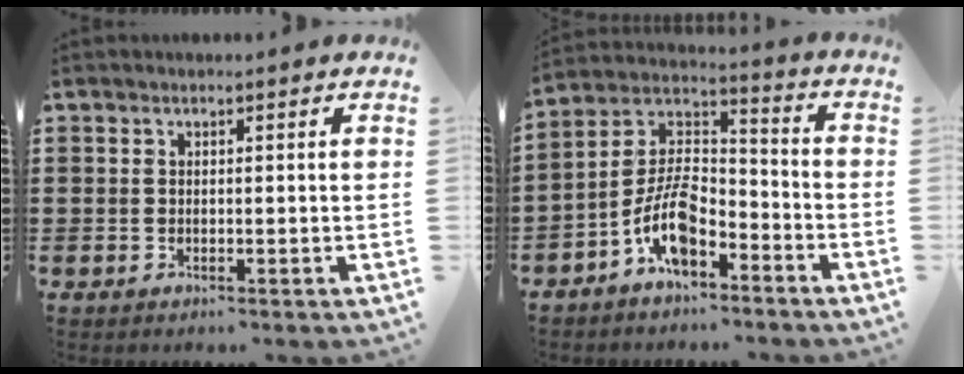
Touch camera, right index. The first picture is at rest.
{"total": 9.6, "force": [-5.7, 4.1, 6.5], "torque": [-0.150, -0.002, -0.113]}